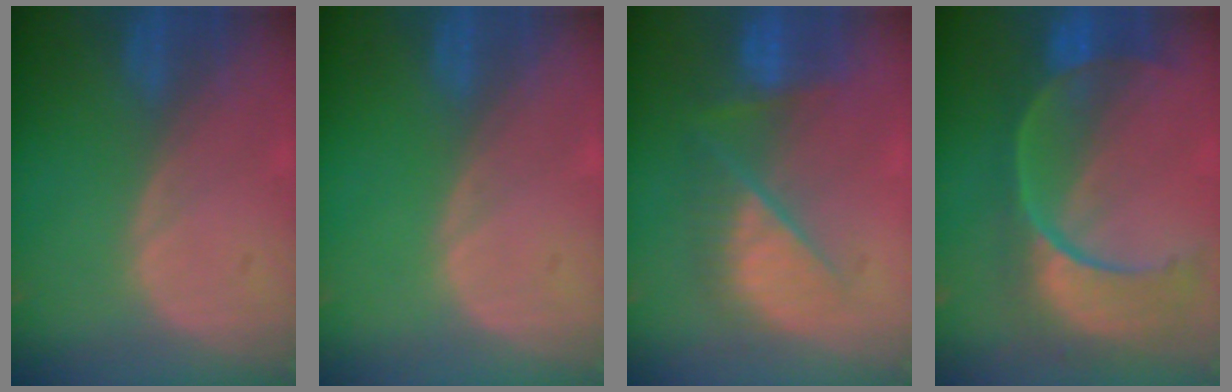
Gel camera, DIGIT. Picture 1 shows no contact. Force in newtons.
{"total": 0.0}
{"total": 8.8, "press": 8.0, "slide": 3.8}
{"total": 11.3, "press": 9.5, "slide": 6.1}